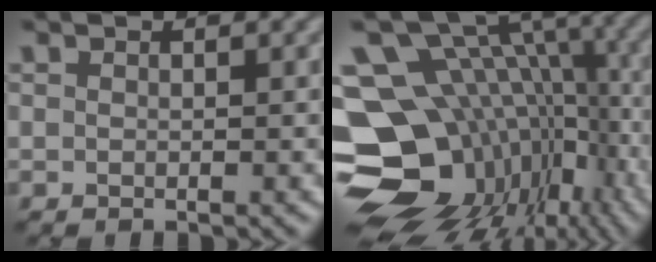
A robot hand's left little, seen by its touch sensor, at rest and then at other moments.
{"total": 16.9, "force": [-3.1, 12.2, 11.3], "torque": [-0.203, -0.005, 0.001]}